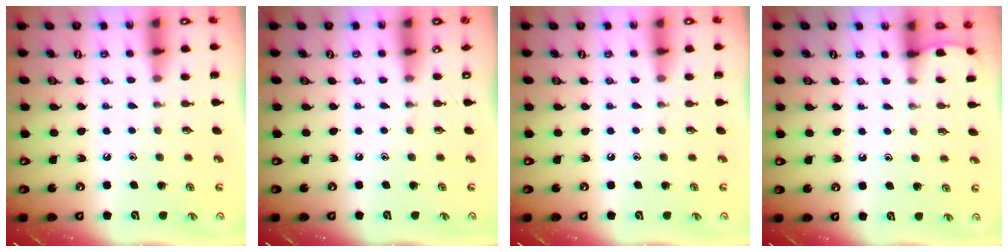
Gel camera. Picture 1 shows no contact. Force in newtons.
{"total": 0.0}
{"total": 0.0}
{"total": 0.9, "press": 0.9, "slide": 0.1}